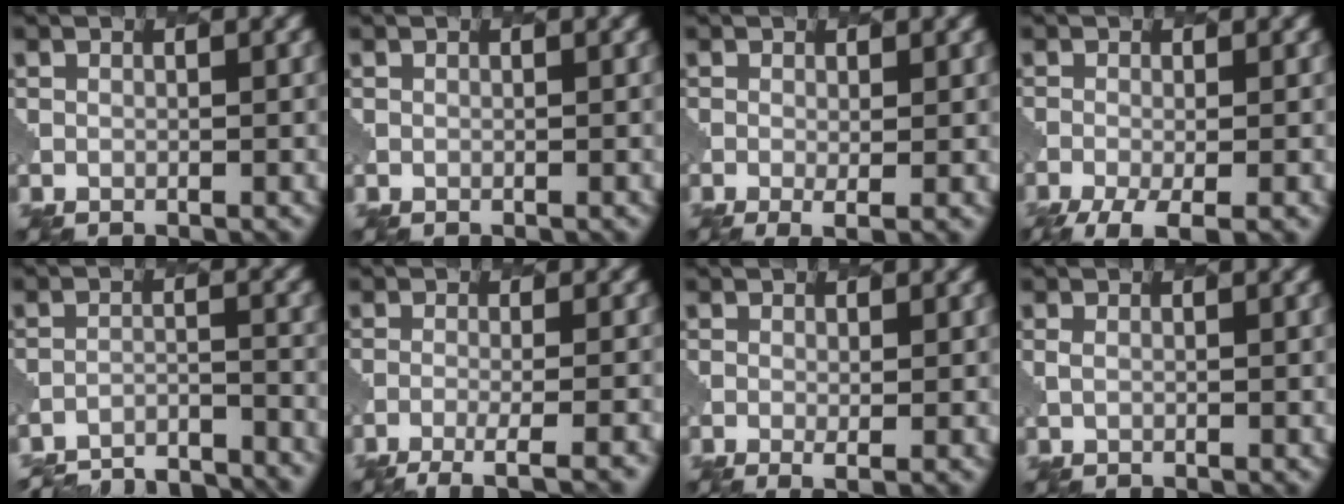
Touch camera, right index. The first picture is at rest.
{"total": 0.0}
{"total": 1.9, "force": [-0.1, 0.4, 1.9], "torque": [-0.034, -0.008, 0.001]}
{"total": 5.3, "force": [-3.1, 1.5, 4.1], "torque": [-0.066, -0.007, -0.052]}
{"total": 9.8, "force": [-9.6, 1.4, 0.7], "torque": [-0.008, -0.006, -0.135]}
{"total": 3.9, "force": [-2.4, 0.7, 2.9], "torque": [-0.037, 0.000, -0.050]}
{"total": 1.3, "force": [0.2, 0.2, 1.3], "torque": [-0.022, -0.007, 0.006]}
{"total": 0.7, "force": [0.5, 0.2, 0.4], "torque": [-0.005, -0.003, 0.012]}